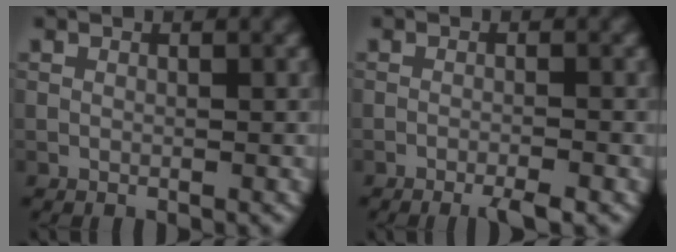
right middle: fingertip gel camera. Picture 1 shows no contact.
{"total": 2.4, "force": [-1.7, 0.2, 1.7], "torque": [-0.026, 0.000, -0.034]}